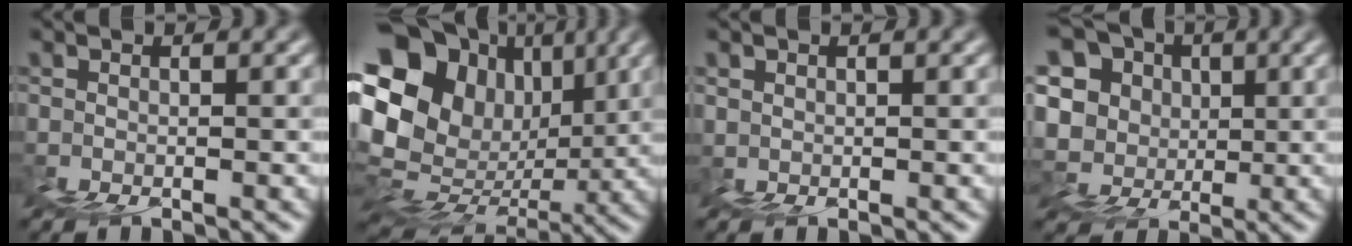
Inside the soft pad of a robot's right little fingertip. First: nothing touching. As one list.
[{"total": 16.0, "force": [5.9, 12.3, 8.4], "torque": [-0.177, 0.022, 0.134]}, {"total": 0.7, "force": [0.5, 0.5, -0.1], "torque": [0.008, 0.005, 0.011]}, {"total": 15.1, "force": [8.7, 11.3, 4.9], "torque": [-0.153, 0.057, 0.160]}]